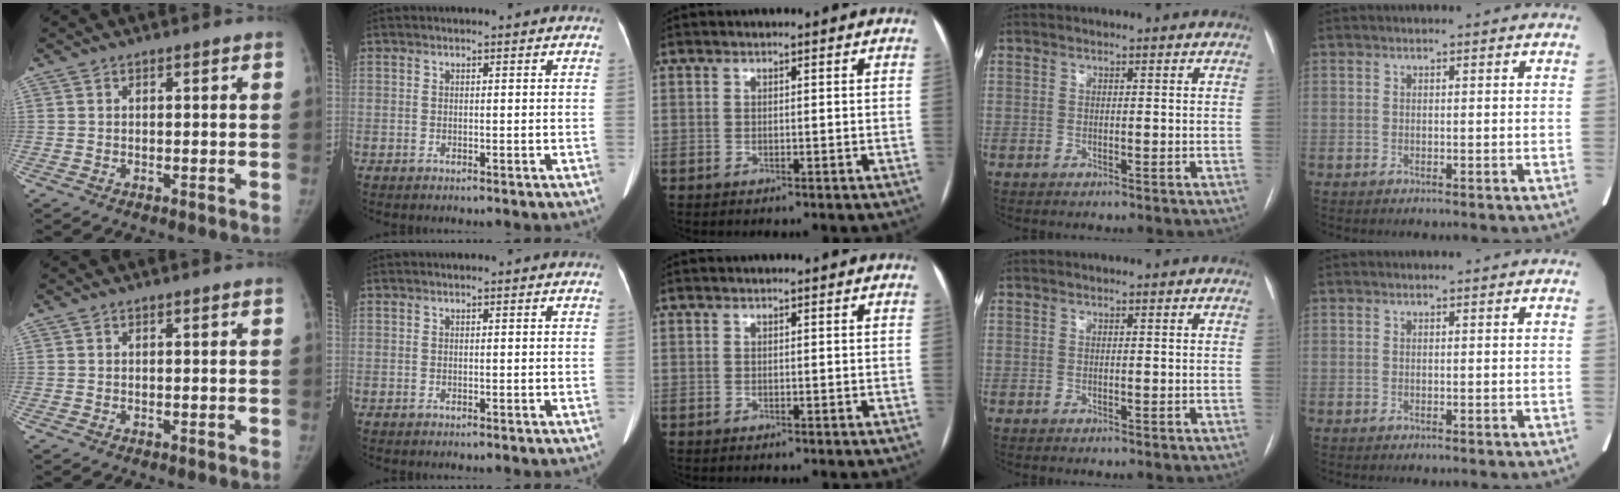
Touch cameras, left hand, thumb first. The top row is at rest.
{}